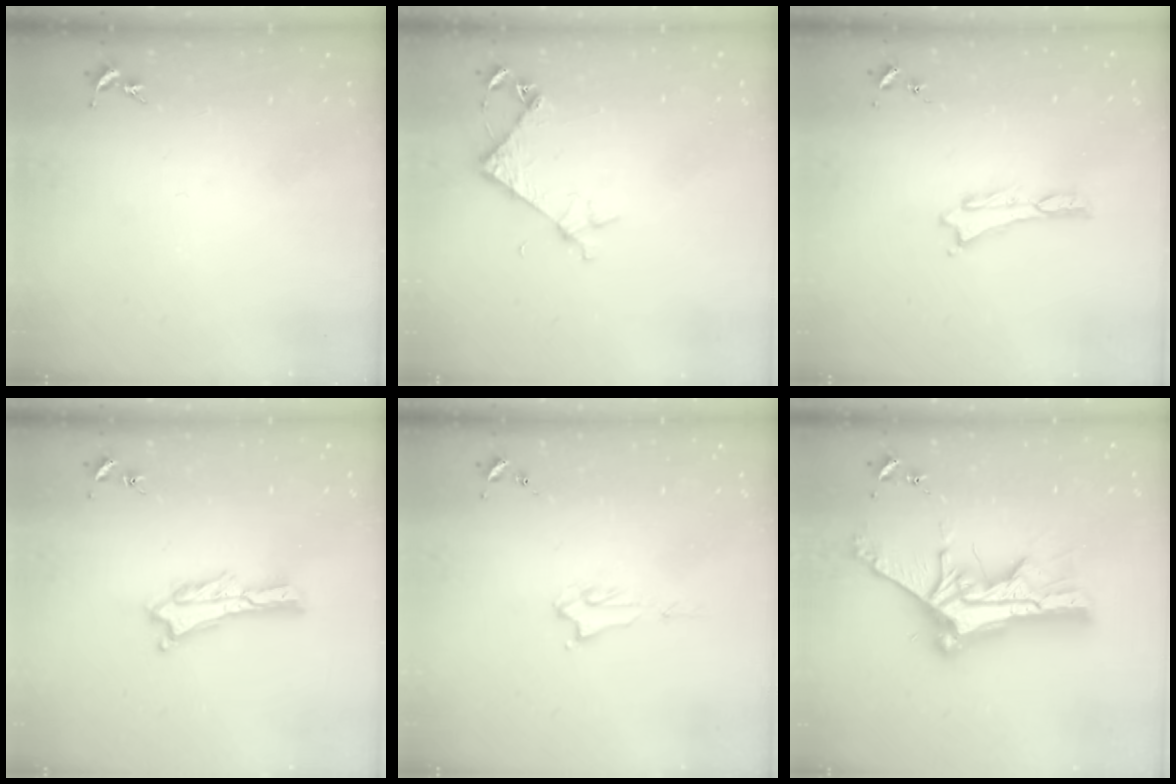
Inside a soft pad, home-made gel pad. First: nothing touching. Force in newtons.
{"total": 4.6, "press": 4.6, "slide": 0.3}
{"total": 0.0}
{"total": 1.8, "press": 1.8, "slide": 0.2}
{"total": 2.2, "press": 2.2, "slide": 0.4}
{"total": 11.9, "press": 11.9, "slide": 1.0}